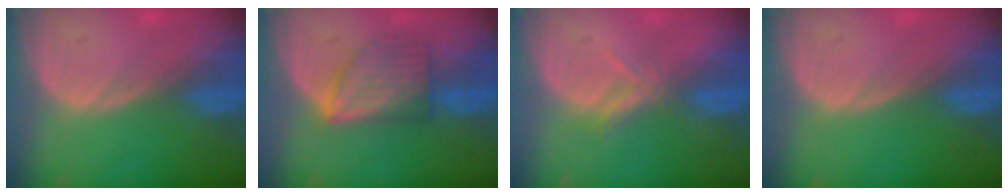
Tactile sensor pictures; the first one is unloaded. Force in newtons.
{"total": 6.1, "press": 6.1, "slide": 0.2}
{"total": 2.6, "press": 2.5, "slide": 0.9}
{"total": 0.0}